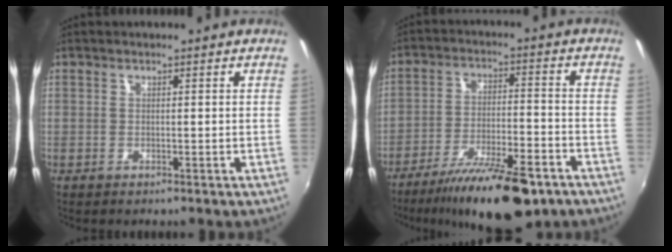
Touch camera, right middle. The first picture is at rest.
{"total": 17.4, "force": [-12.6, 4.6, 11.1], "torque": [-0.197, -0.025, -0.194]}